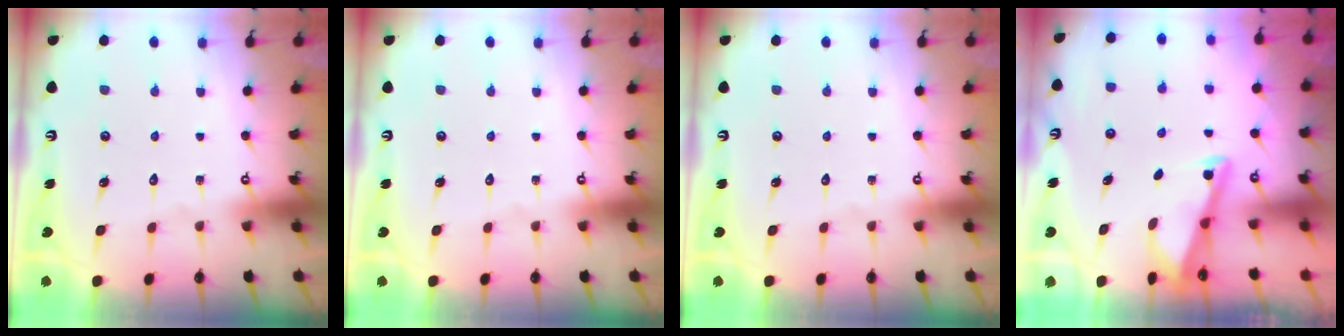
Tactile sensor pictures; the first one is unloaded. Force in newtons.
{"total": 0.0}
{"total": 0.0}
{"total": 2.9, "press": 2.9, "slide": 0.4}